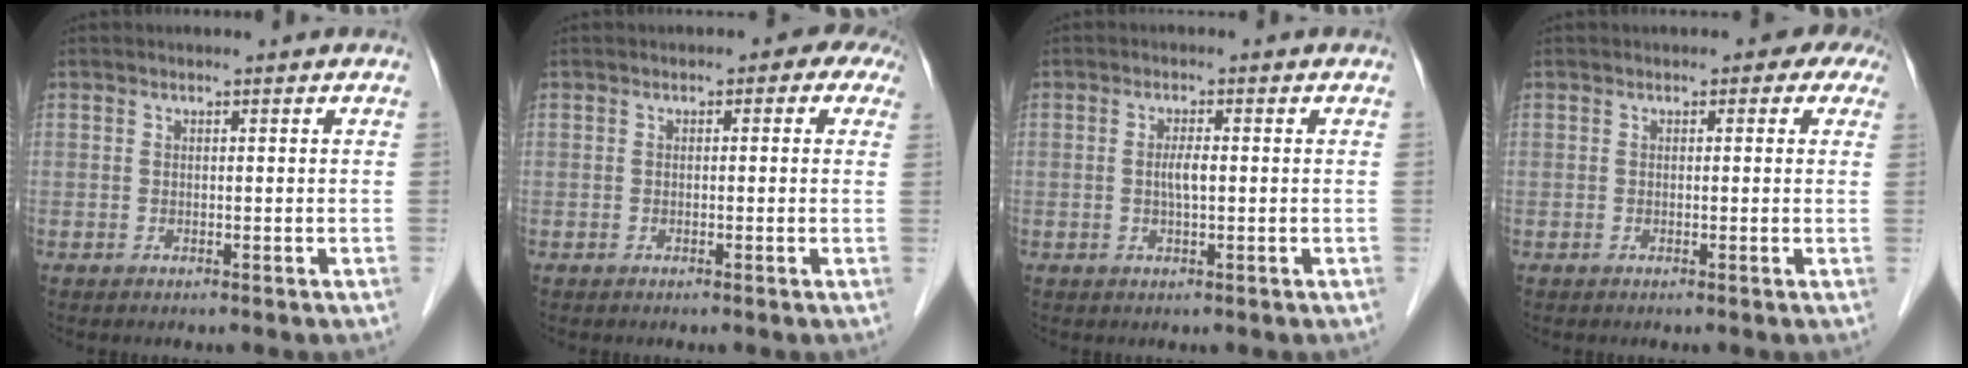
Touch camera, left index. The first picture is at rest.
{"total": 2.8, "force": [0.8, 1.8, 2.0], "torque": [-0.007, 0.019, -0.003]}
{"total": 2.2, "force": [-0.1, 0.4, 2.2], "torque": [-0.044, 0.001, -0.002]}
{"total": 2.8, "force": [1.3, 1.9, 1.5], "torque": [-0.001, 0.010, 0.003]}